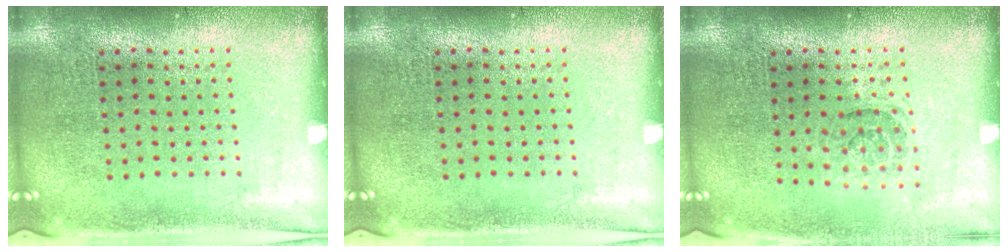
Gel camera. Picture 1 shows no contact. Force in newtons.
{"total": 0.0}
{"total": 1.2, "press": 1.0, "slide": 0.7}